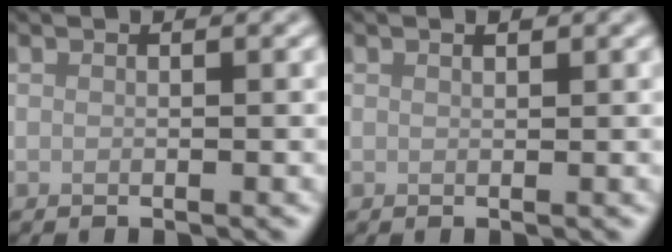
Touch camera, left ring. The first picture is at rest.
{"total": 0.7, "force": [0.5, 0.2, 0.4], "torque": [-0.007, 0.001, 0.009]}